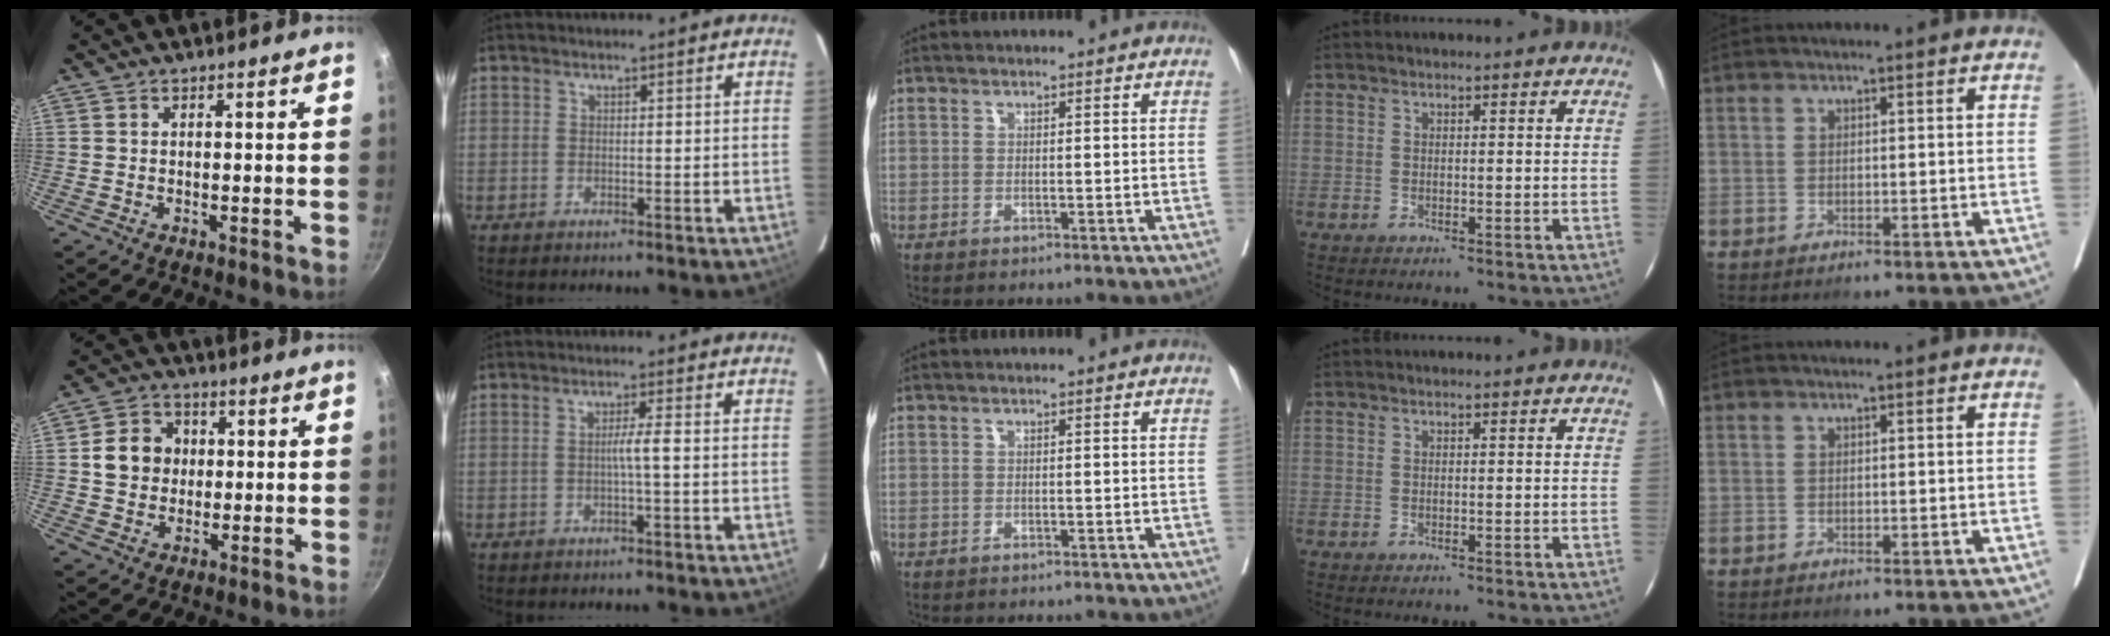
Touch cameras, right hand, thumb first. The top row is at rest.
{"thumb": {"total": 8.8, "force": [0.6, 7.7, 4.2], "torque": [-0.044, 0.010, 0.003]}, "index": {"total": 1.9, "force": [-0.4, -0.5, 1.8], "torque": [-0.031, 0.000, -0.007]}, "middle": {"total": 3.7, "force": [-3.4, 0.9, 1.1], "torque": [-0.012, -0.003, -0.044]}}